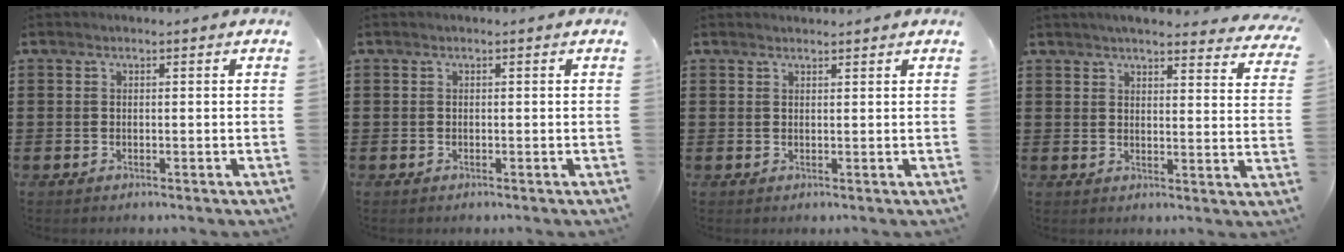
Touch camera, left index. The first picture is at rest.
{"total": 0.0}
{"total": 1.0, "force": [1.0, 0.1, 0.2], "torque": [-0.006, -0.002, 0.020]}
{"total": 3.9, "force": [3.7, -0.1, 1.2], "torque": [-0.031, -0.020, 0.062]}